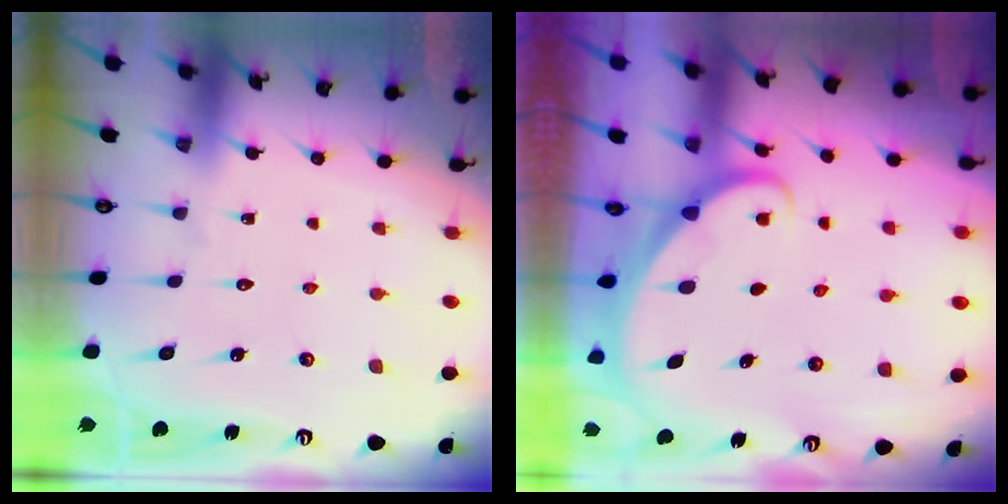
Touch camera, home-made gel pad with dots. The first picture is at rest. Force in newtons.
{"total": 1.5, "press": 1.5, "slide": 0.0}